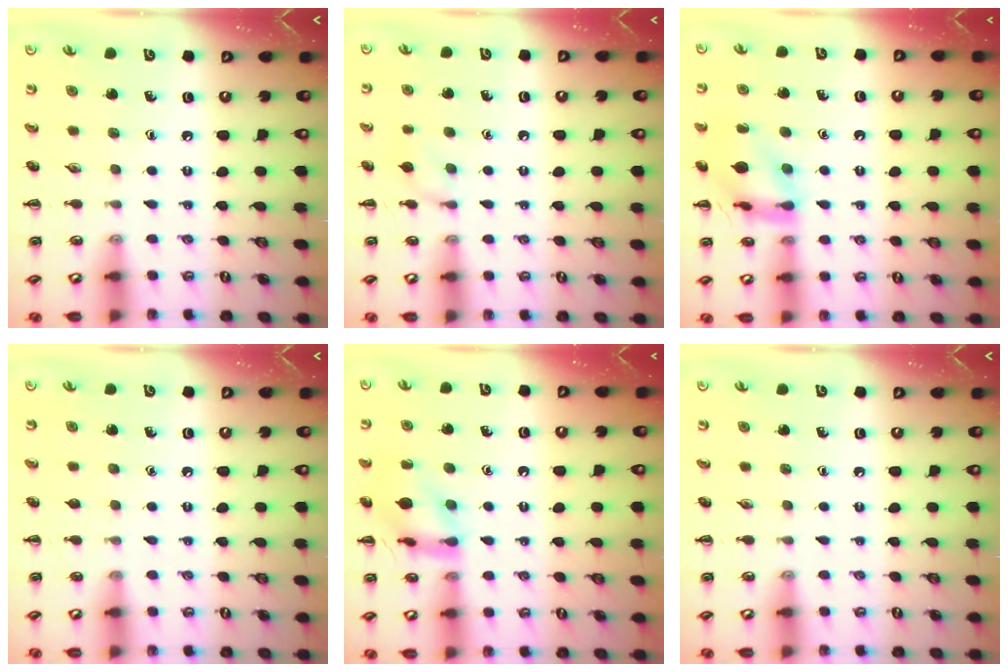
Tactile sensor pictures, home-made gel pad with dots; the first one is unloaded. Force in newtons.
{"total": 6.9, "press": 6.5, "slide": 2.2}
{"total": 12.4, "press": 12.4, "slide": 0.6}
{"total": 0.6, "press": 0.6, "slide": 0.1}
{"total": 13.2, "press": 13.2, "slide": 0.7}
{"total": 0.0}